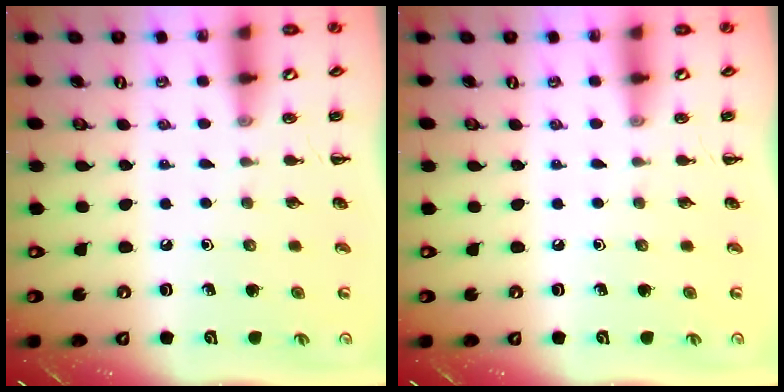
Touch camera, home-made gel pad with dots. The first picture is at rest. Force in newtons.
{"total": 0.0}